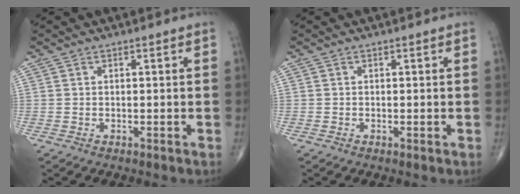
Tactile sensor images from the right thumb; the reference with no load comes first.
{"total": 0.0}